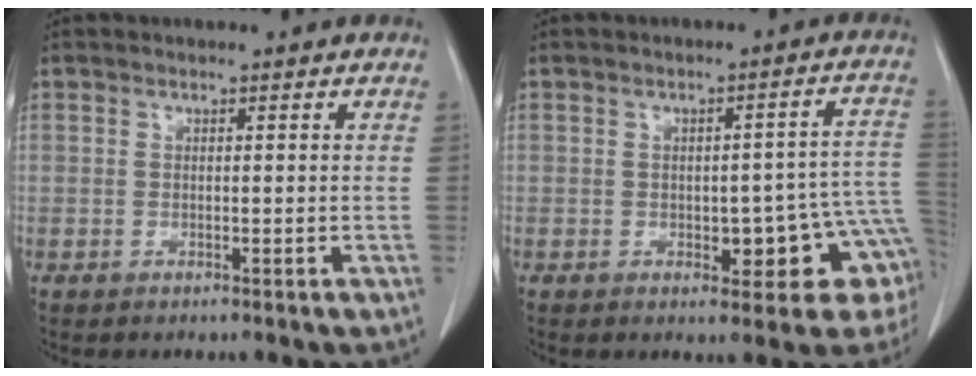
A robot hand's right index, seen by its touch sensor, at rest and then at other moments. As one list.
[{"total": 11.5, "force": [-2.8, 4.0, 10.4], "torque": [-0.082, 0.028, -0.024]}]